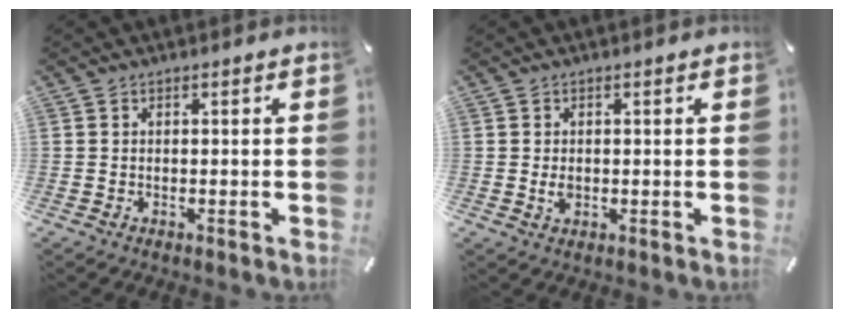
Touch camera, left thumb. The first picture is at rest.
{"total": 1.8, "force": [-0.1, 1.2, 1.3], "torque": [-0.027, 0.002, -0.002]}